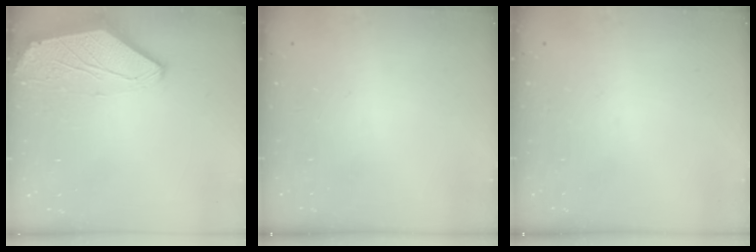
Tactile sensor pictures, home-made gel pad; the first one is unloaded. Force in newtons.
{"total": 0.0}
{"total": 0.0}